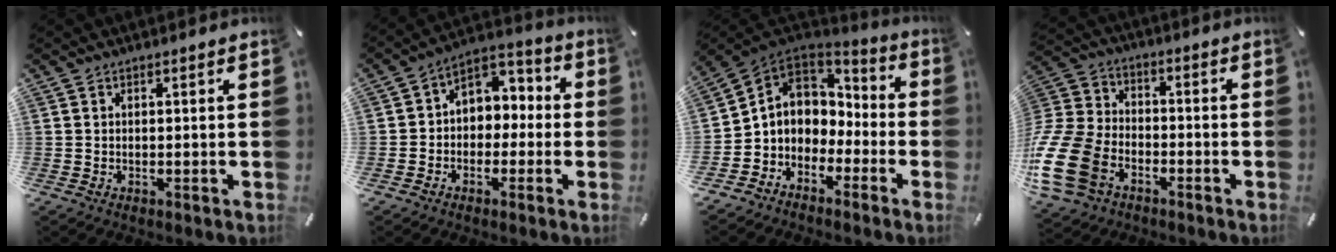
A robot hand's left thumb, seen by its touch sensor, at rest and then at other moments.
{"total": 6.0, "force": [-0.9, 5.8, 1.2], "torque": [-0.022, 0.008, -0.019]}
{"total": 6.6, "force": [-1.0, 6.5, 0.6], "torque": [-0.033, -0.005, -0.014]}
{"total": 16.9, "force": [-7.8, 11.9, 9.1], "torque": [-0.205, 0.047, -0.144]}